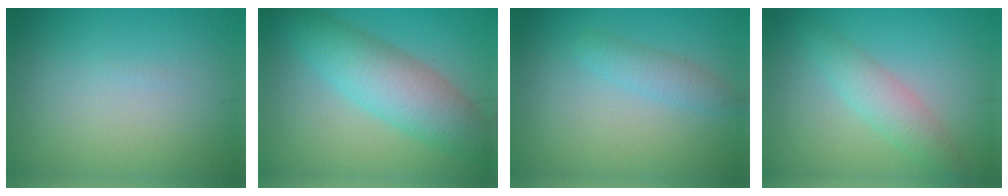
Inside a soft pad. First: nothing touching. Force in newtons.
{"total": 6.6, "press": 6.6, "slide": 0.4}
{"total": 2.0, "press": 2.0, "slide": 0.1}
{"total": 2.9, "press": 2.9, "slide": 0.1}